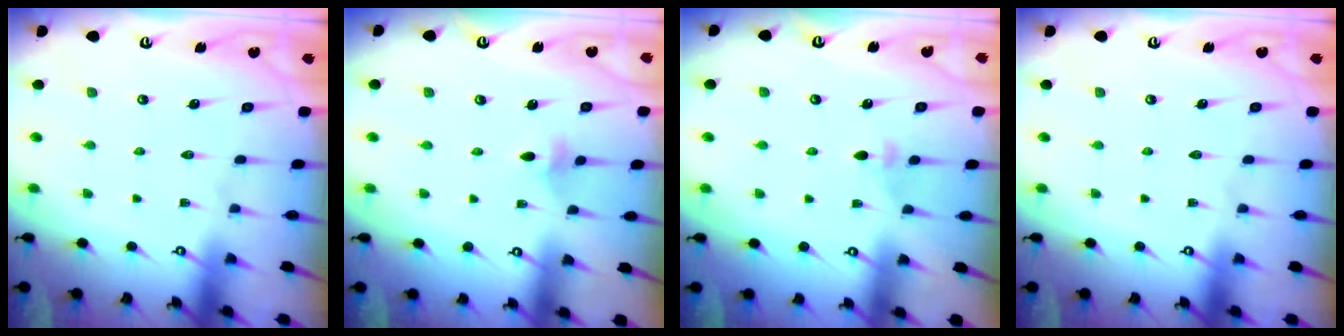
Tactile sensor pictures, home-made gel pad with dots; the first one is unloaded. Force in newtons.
{"total": 2.7, "press": 2.6, "slide": 0.5}
{"total": 2.8, "press": 2.7, "slide": 0.8}
{"total": 0.0}